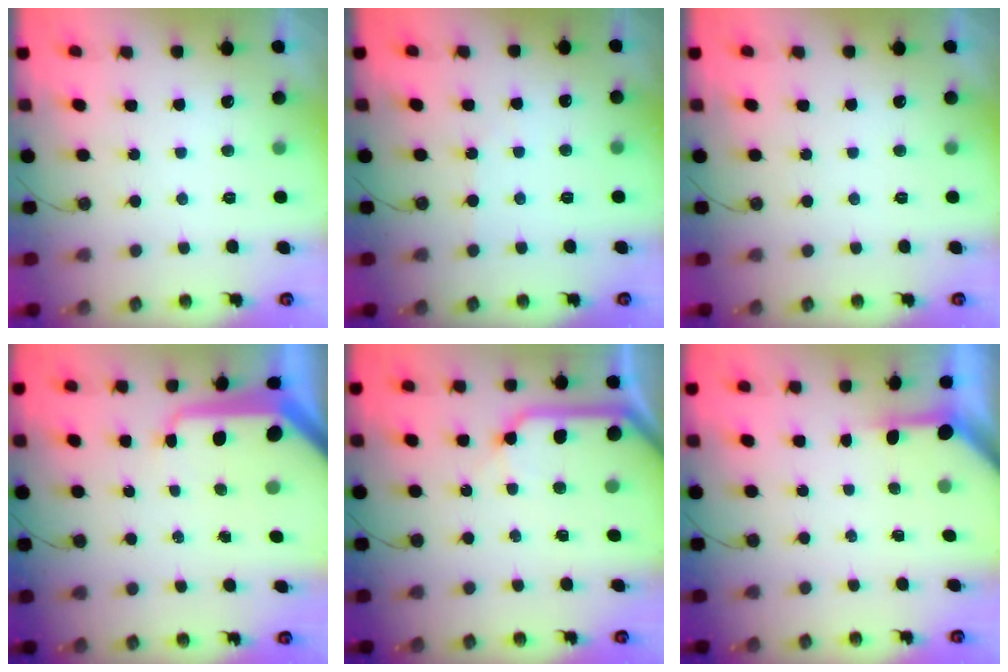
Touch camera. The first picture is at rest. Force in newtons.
{"total": 2.6, "press": 2.6, "slide": 0.5}
{"total": 0.0}
{"total": 13.7, "press": 13.6, "slide": 1.4}
{"total": 11.3, "press": 11.3, "slide": 1.1}
{"total": 3.2, "press": 3.2, "slide": 0.4}